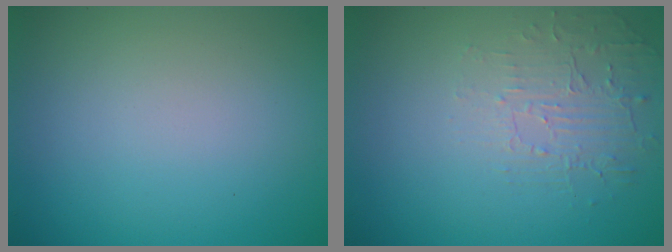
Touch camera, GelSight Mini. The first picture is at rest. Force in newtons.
{"total": 1.9, "press": 0.8, "slide": 1.7}